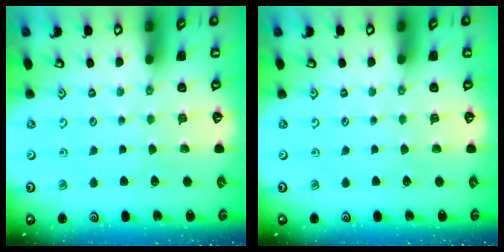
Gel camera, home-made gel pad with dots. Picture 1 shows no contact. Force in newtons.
{"total": 0.0}